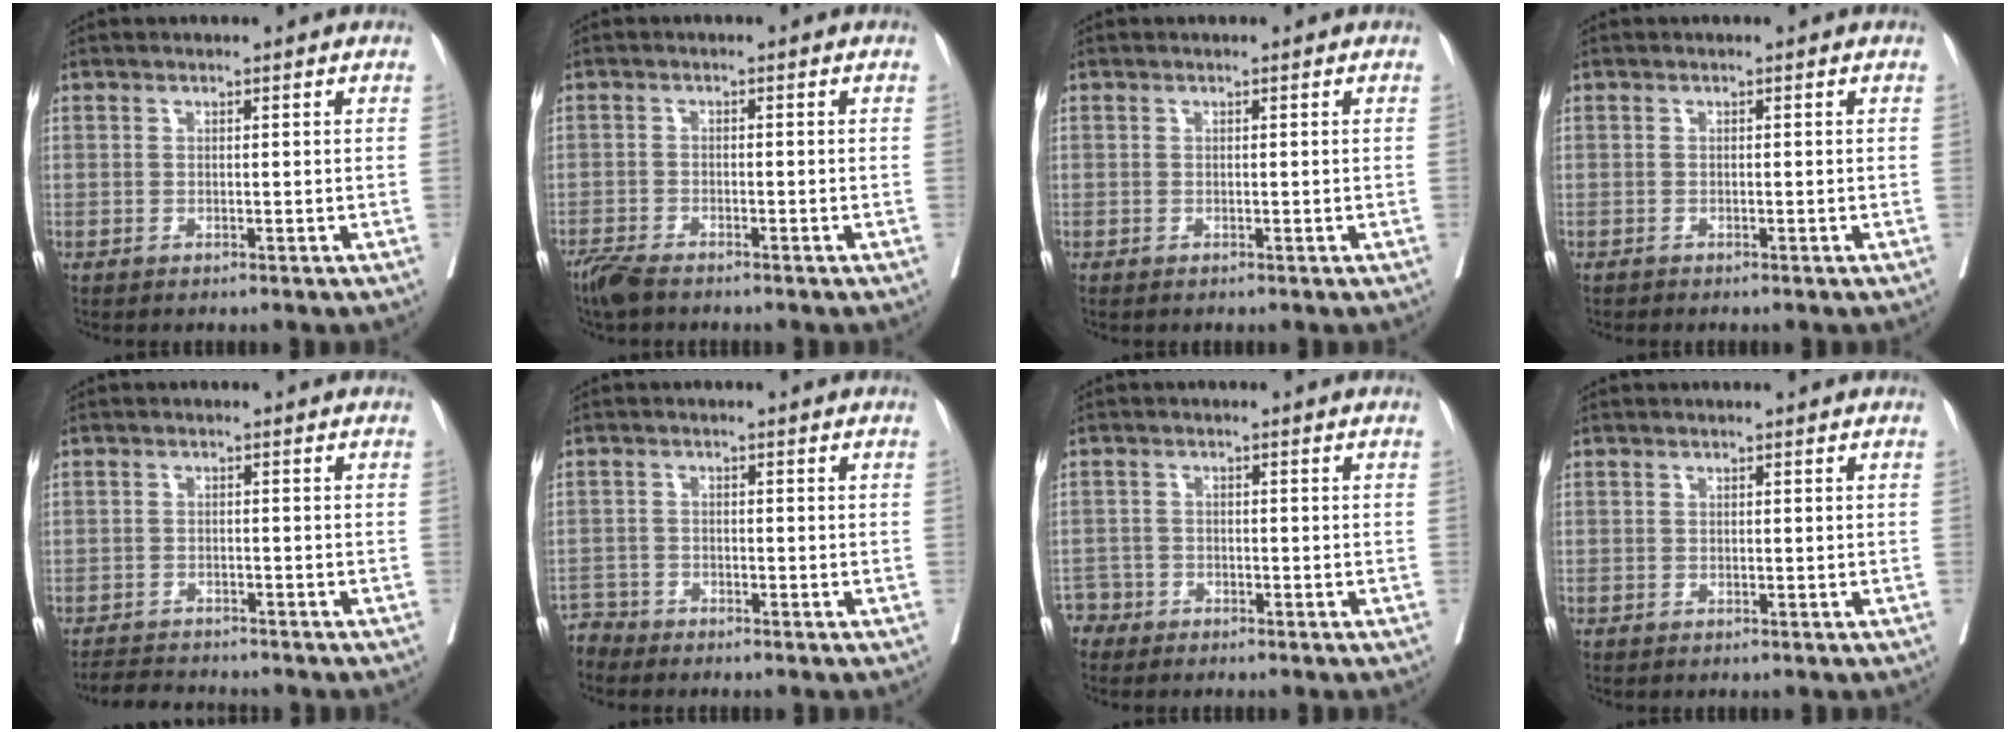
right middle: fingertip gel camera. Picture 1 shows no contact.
{"total": 3.7, "force": [-3.1, 0.8, 2.0], "torque": [-0.041, -0.009, -0.056]}
{"total": 0.0}
{"total": 0.0}
{"total": 4.5, "force": [-4.4, 1.1, 0.6], "torque": [-0.007, -0.012, -0.073]}
{"total": 2.5, "force": [-2.3, 0.3, -1.1], "torque": [0.027, -0.006, -0.049]}
{"total": 2.3, "force": [-1.8, 1.2, -0.7], "torque": [0.015, 0.007, -0.037]}
{"total": 0.0}